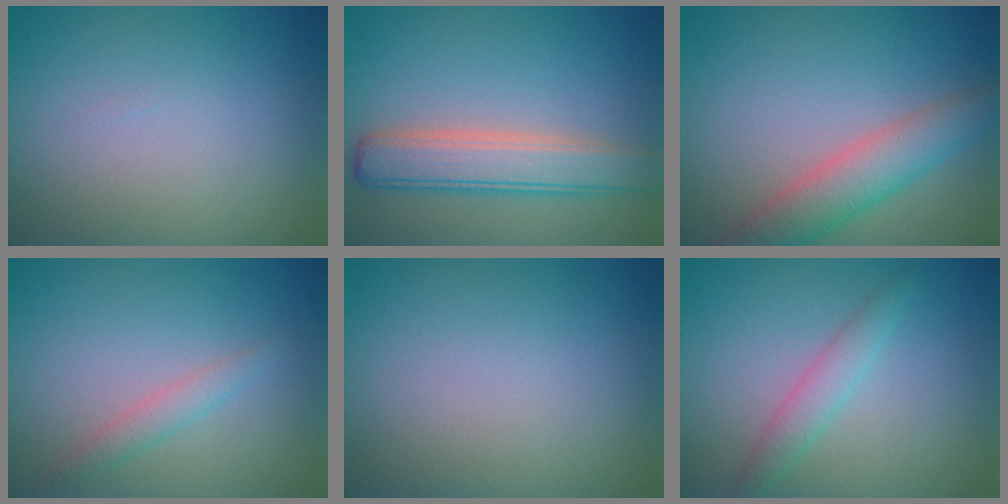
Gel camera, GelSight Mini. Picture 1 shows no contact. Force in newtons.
{"total": 4.5, "press": 4.5, "slide": 0.3}
{"total": 4.5, "press": 4.4, "slide": 0.4}
{"total": 1.0, "press": 1.0, "slide": 0.1}
{"total": 0.0}
{"total": 2.0, "press": 2.0, "slide": 0.0}